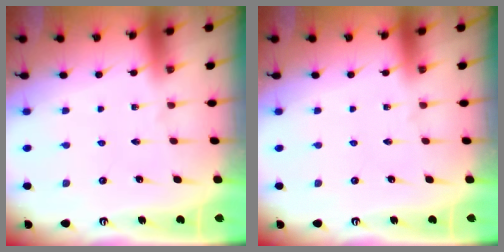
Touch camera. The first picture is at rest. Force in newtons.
{"total": 0.0}